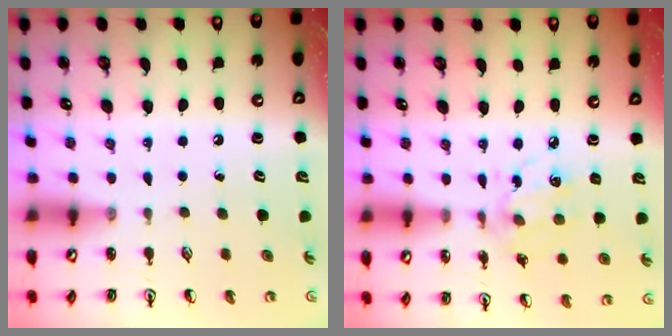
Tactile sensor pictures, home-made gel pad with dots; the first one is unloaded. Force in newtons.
{"total": 6.9, "press": 6.9, "slide": 0.5}